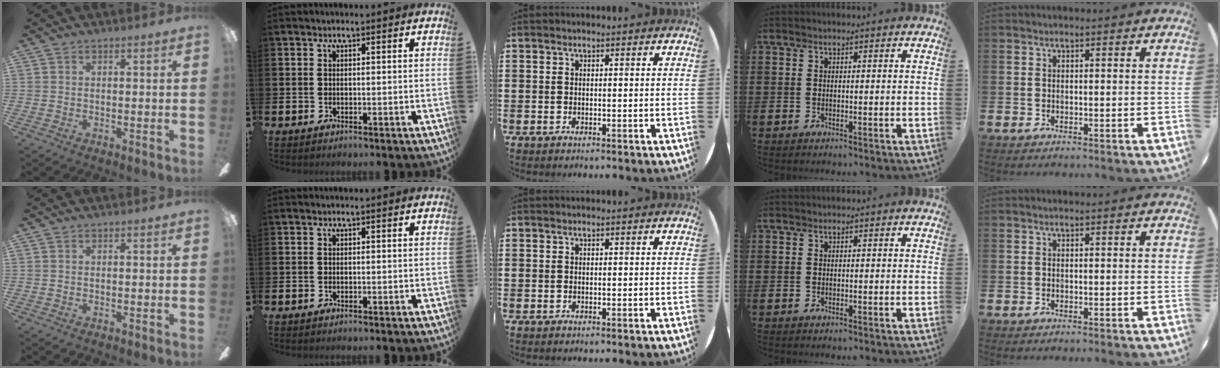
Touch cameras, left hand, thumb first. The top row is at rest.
{}